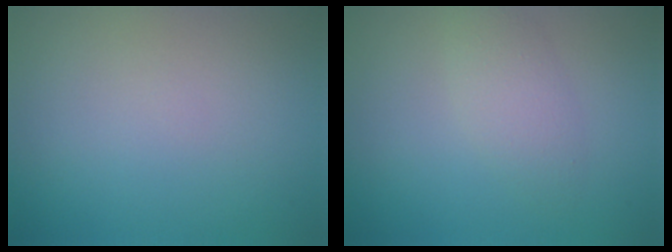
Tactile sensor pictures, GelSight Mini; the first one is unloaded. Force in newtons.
{"total": 2.4, "press": 2.4, "slide": 0.1}